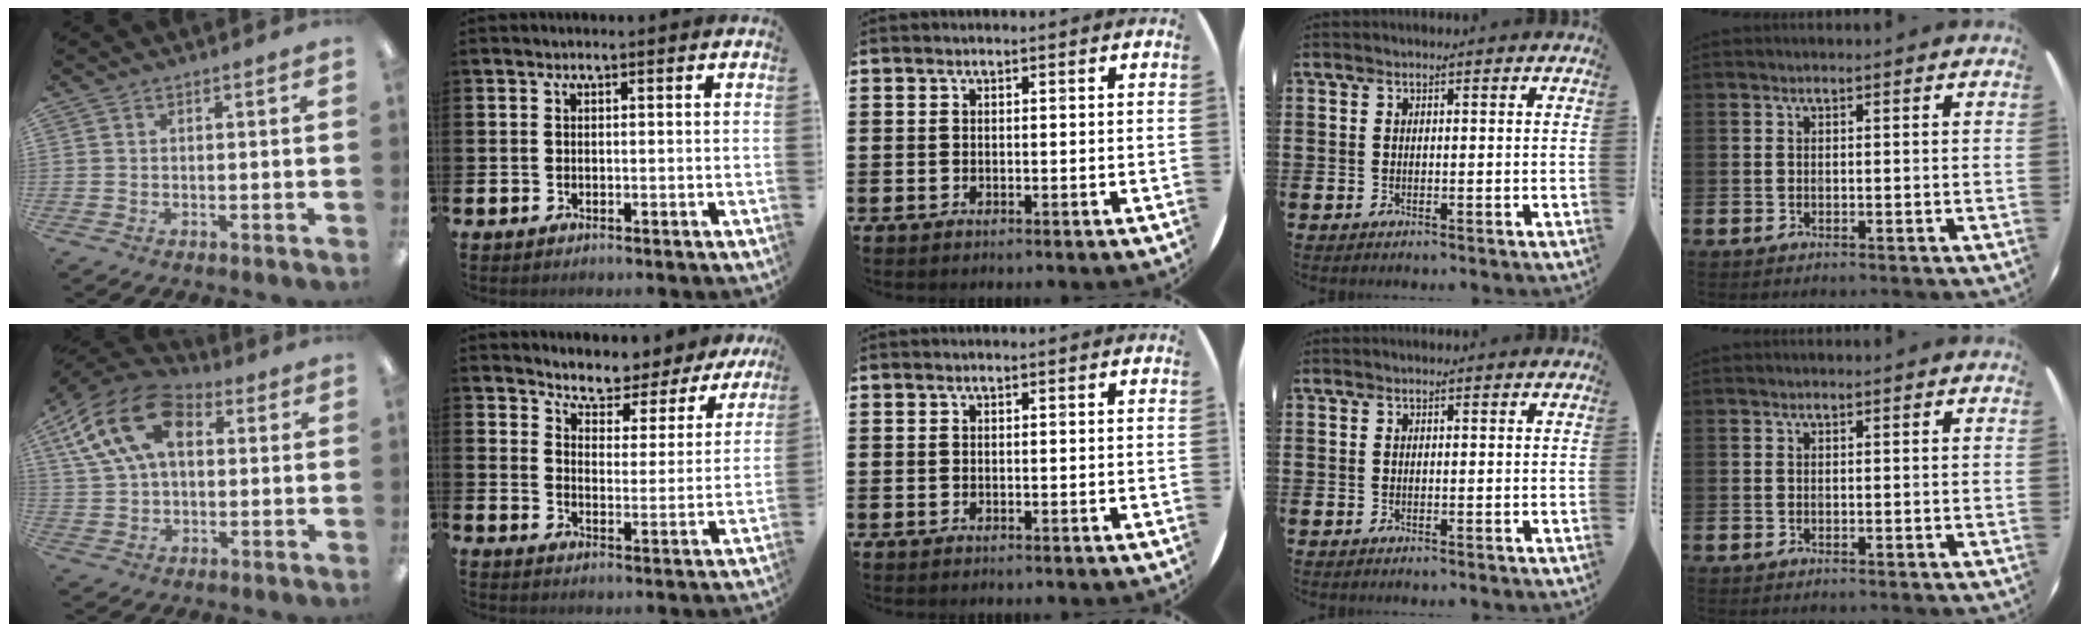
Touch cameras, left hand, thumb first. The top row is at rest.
{"thumb": {"total": 17.5, "force": [6.1, 11.4, 11.8], "torque": [-0.241, -0.010, 0.110]}, "index": {"total": 4.9, "force": [4.7, 1.3, 0.1], "torque": [-0.033, -0.041, 0.077]}}